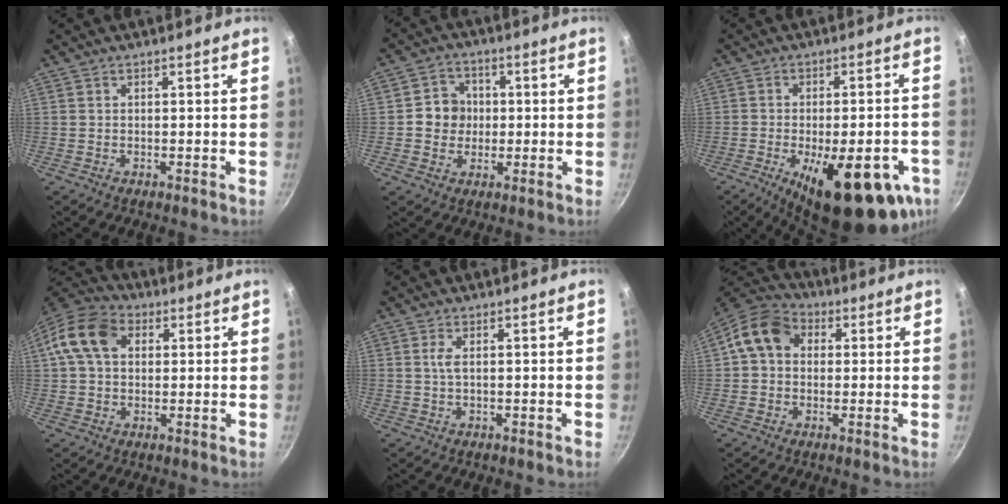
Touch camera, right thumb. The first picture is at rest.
{"total": 6.6, "force": [0.1, 6.1, 2.5], "torque": [-0.005, 0.007, -0.009]}
{"total": 22.2, "force": [-8.7, 8.2, 18.7], "torque": [-0.225, 0.005, -0.111]}
{"total": 11.6, "force": [2.8, 8.4, 7.5], "torque": [-0.119, 0.021, 0.032]}
{"total": 1.6, "force": [0.3, 0.4, 1.6], "torque": [-0.036, 0.001, 0.007]}
{"total": 9.7, "force": [1.7, 7.7, 5.7], "torque": [-0.075, 0.022, 0.010]}